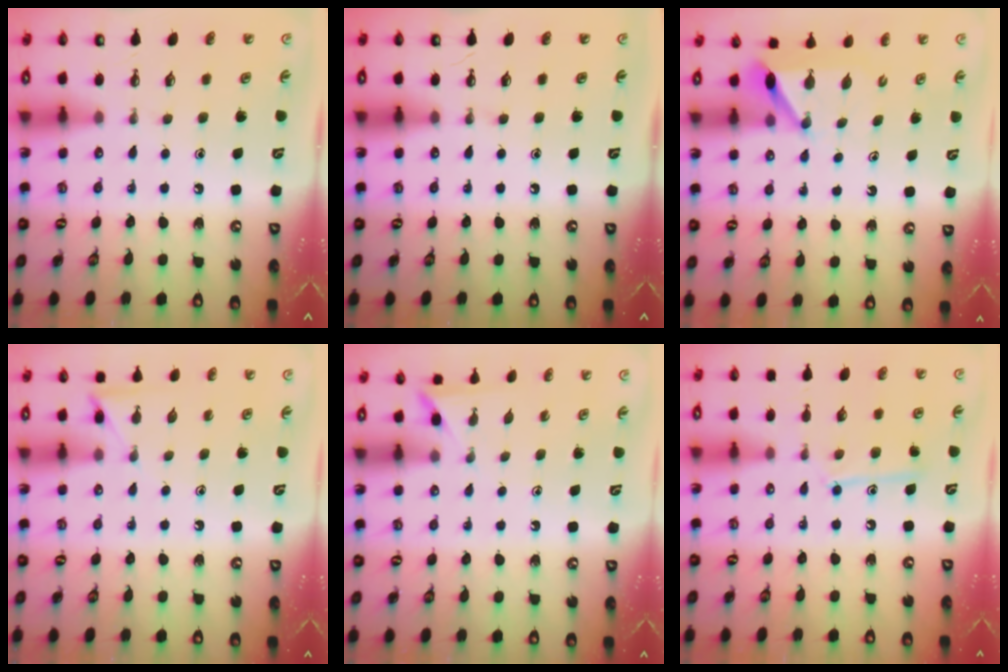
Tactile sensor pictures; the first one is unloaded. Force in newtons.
{"total": 0.0}
{"total": 6.4, "press": 6.4, "slide": 0.2}
{"total": 5.1, "press": 5.1, "slide": 0.7}
{"total": 2.3, "press": 2.3, "slide": 0.2}
{"total": 10.8, "press": 10.8, "slide": 0.9}